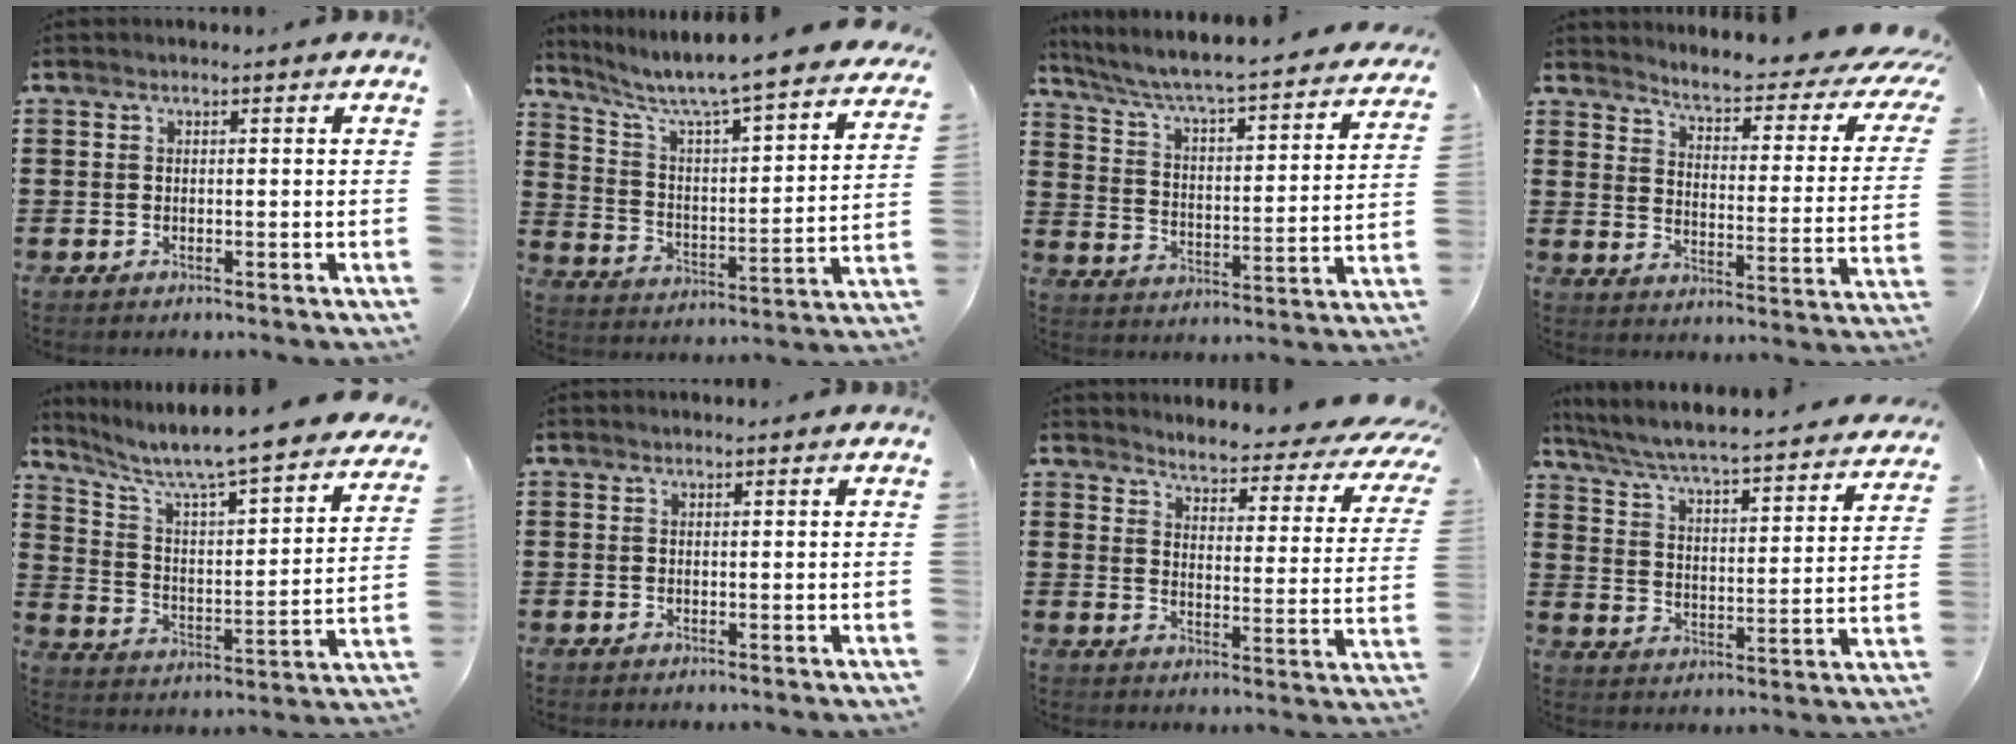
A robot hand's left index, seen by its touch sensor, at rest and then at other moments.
{"total": 5.9, "force": [5.2, 0.0, 2.7], "torque": [-0.079, -0.053, 0.078]}
{"total": 4.5, "force": [4.0, -0.1, 2.2], "torque": [-0.064, -0.044, 0.055]}
{"total": 4.4, "force": [3.5, 0.3, 2.6], "torque": [-0.061, -0.036, 0.049]}
{"total": 6.2, "force": [5.4, 0.2, 3.1], "torque": [-0.087, -0.052, 0.084]}
{"total": 0.6, "force": [0.6, 0.0, 0.1], "torque": [-0.005, -0.001, 0.011]}
{"total": 3.6, "force": [3.4, 0.0, 1.2], "torque": [-0.036, -0.036, 0.047]}
{"total": 4.1, "force": [3.7, -0.1, 1.8], "torque": [-0.057, -0.041, 0.051]}